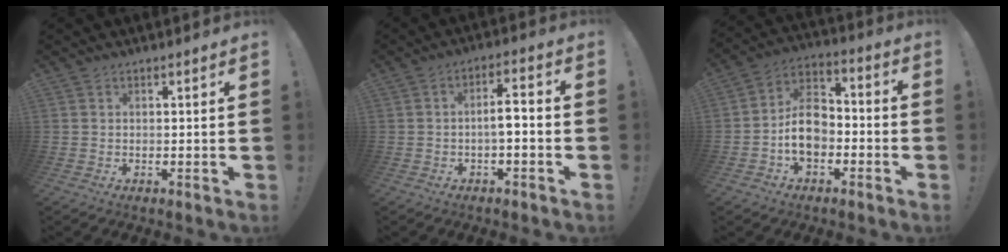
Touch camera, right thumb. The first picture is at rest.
{"total": 5.6, "force": [-1.5, 1.7, 5.2], "torque": [-0.082, 0.009, -0.028]}
{"total": 12.3, "force": [-3.3, 8.7, 8.0], "torque": [-0.142, 0.026, -0.054]}